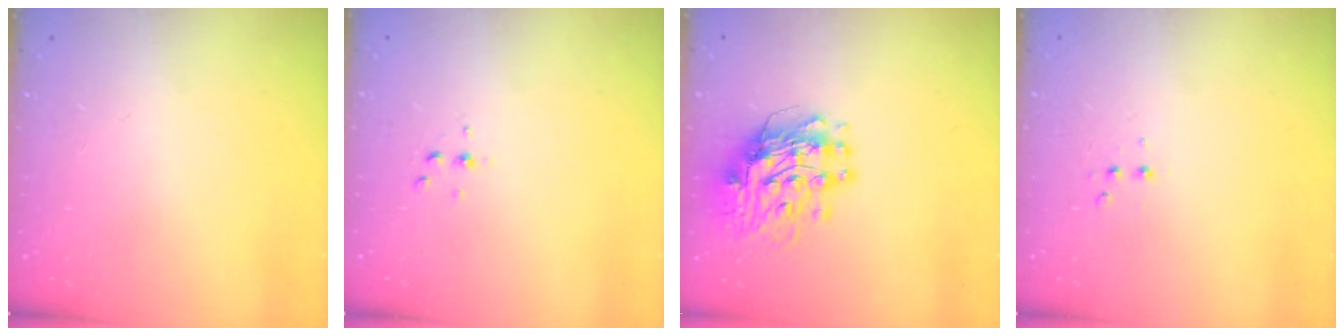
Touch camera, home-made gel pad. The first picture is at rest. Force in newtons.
{"total": 2.6, "press": 2.6, "slide": 0.3}
{"total": 11.7, "press": 11.7, "slide": 1.1}
{"total": 2.6, "press": 2.5, "slide": 0.8}